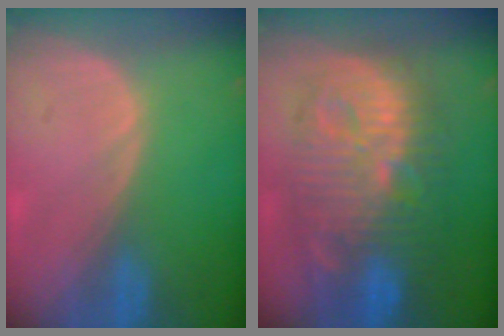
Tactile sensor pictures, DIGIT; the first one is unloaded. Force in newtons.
{"total": 13.3, "press": 13.2, "slide": 1.3}